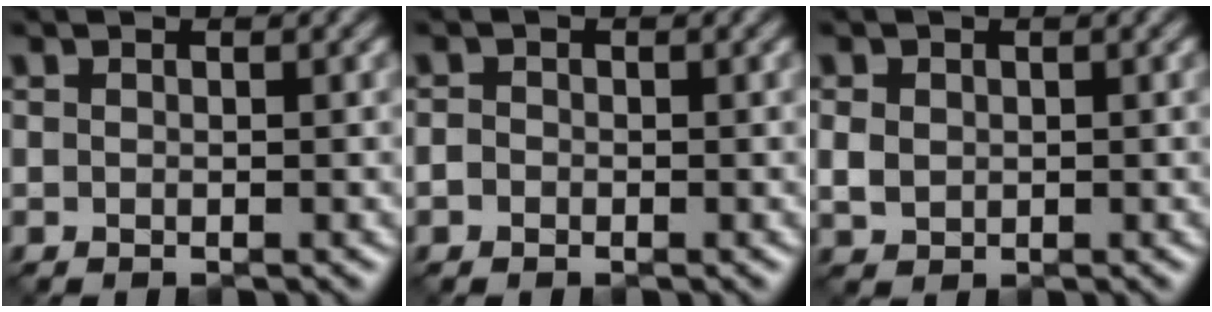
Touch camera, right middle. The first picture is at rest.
{"total": 0.8, "force": [-0.4, 0.7, 0.3], "torque": [-0.004, -0.001, -0.010]}
{"total": 1.8, "force": [0.2, 1.5, 0.9], "torque": [-0.021, -0.002, 0.004]}